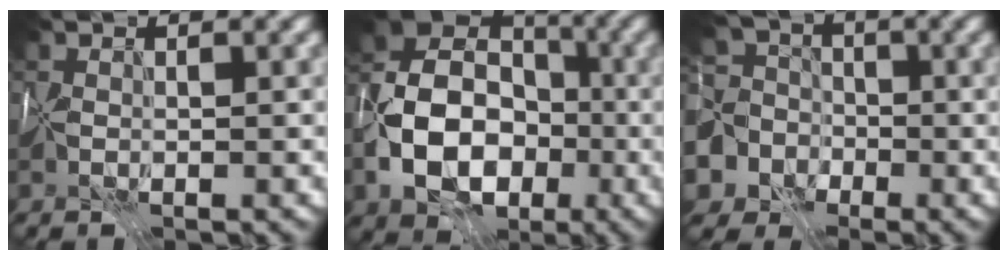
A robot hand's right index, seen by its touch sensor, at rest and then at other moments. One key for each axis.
{"total": 12.0, "fx": -3.1, "fy": 8.6, "fz": 7.7, "tx": -0.146, "ty": -0.010, "tz": -0.063}
{"total": 10.5, "fx": -3.9, "fy": 9.1, "fz": 3.6, "tx": -0.084, "ty": -0.008, "tz": -0.101}